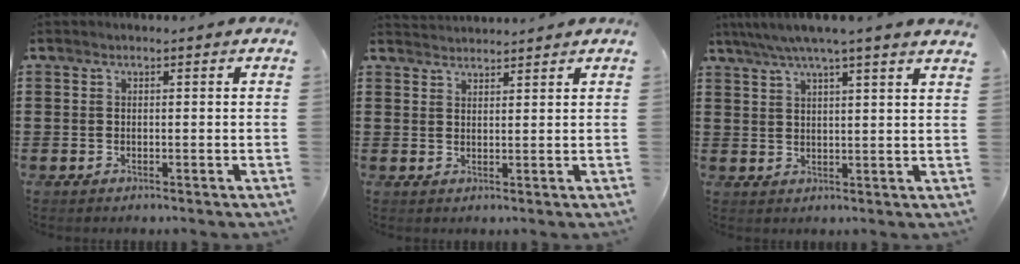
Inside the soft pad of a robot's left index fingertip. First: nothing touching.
{"total": 2.0, "force": [2.0, -0.1, -0.3], "torque": [-0.001, -0.002, 0.039]}
{"total": 4.8, "force": [3.9, -0.6, 2.7], "torque": [-0.065, -0.012, 0.067]}